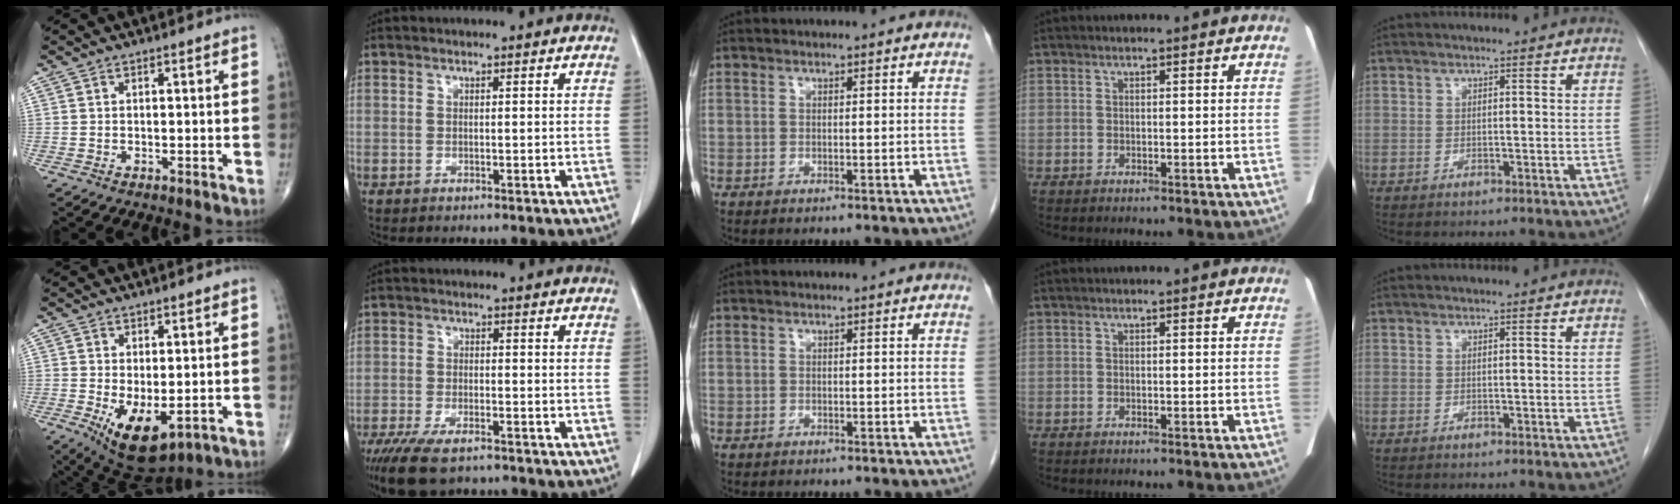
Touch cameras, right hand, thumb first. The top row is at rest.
{"thumb": {"total": 9.3, "force": [-2.5, 4.5, 7.8], "torque": [-0.118, -0.016, -0.023]}, "index": {"total": 9.1, "force": [-6.8, 2.7, 5.3], "torque": [-0.092, -0.017, -0.112]}}